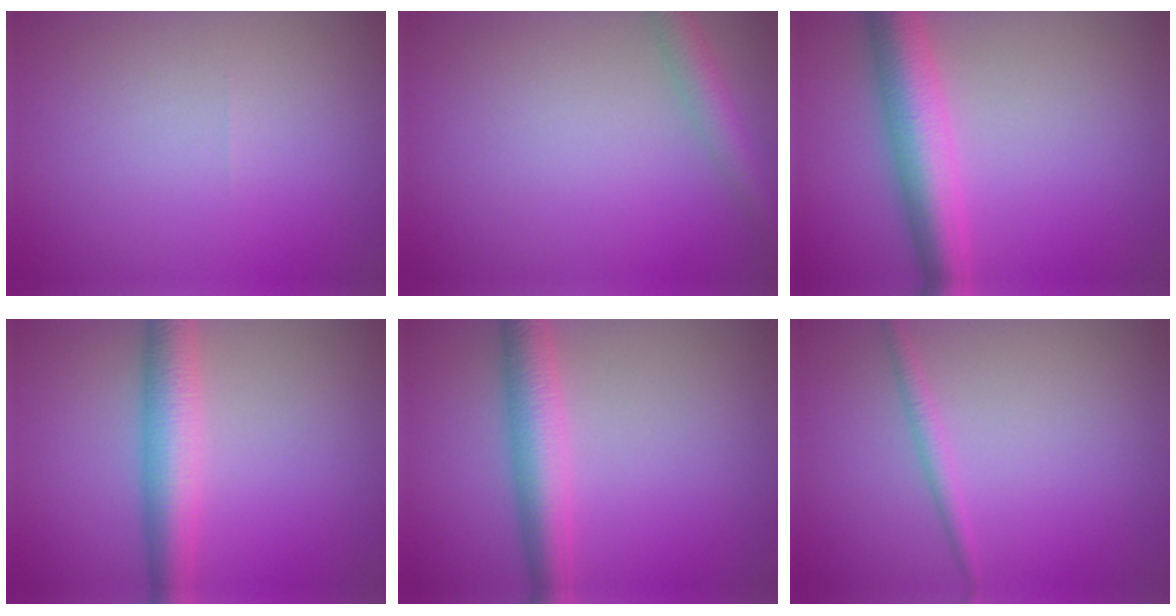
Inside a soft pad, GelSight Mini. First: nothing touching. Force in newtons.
{"total": 2.9, "press": 2.9, "slide": 0.1}
{"total": 6.0, "press": 6.0, "slide": 0.1}
{"total": 5.0, "press": 5.0, "slide": 0.1}
{"total": 4.7, "press": 4.7, "slide": 0.1}
{"total": 1.3, "press": 1.3, "slide": 0.1}